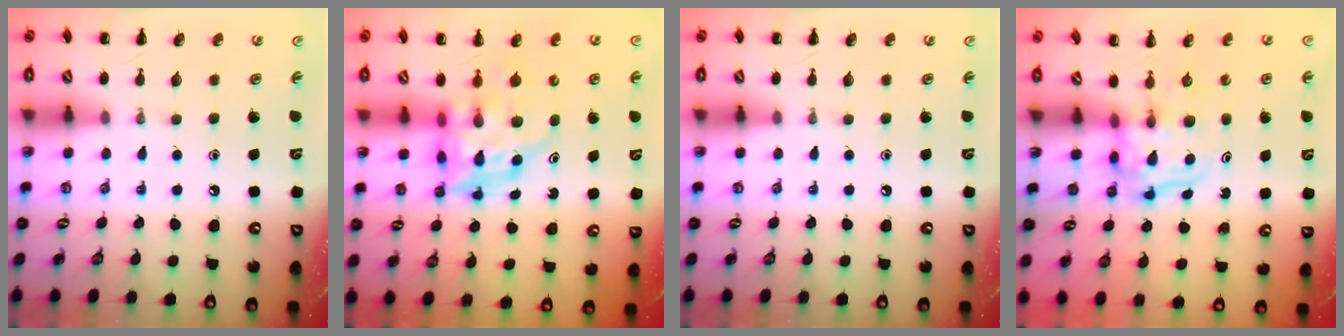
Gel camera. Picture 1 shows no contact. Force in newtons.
{"total": 7.3, "press": 7.0, "slide": 2.2}
{"total": 0.0}
{"total": 3.6, "press": 3.6, "slide": 0.2}